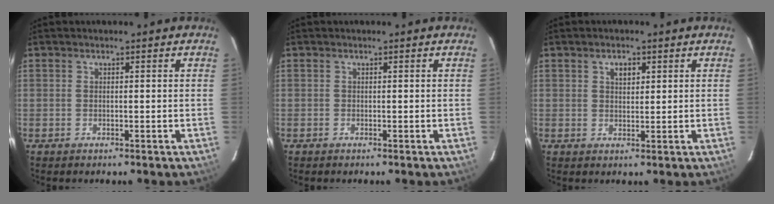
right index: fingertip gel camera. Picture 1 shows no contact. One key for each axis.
{"total": 0.0}
{"total": 2.5, "fx": 1.1, "fy": 1.5, "fz": 1.6, "tx": -0.024, "ty": 0.007, "tz": 0.020}